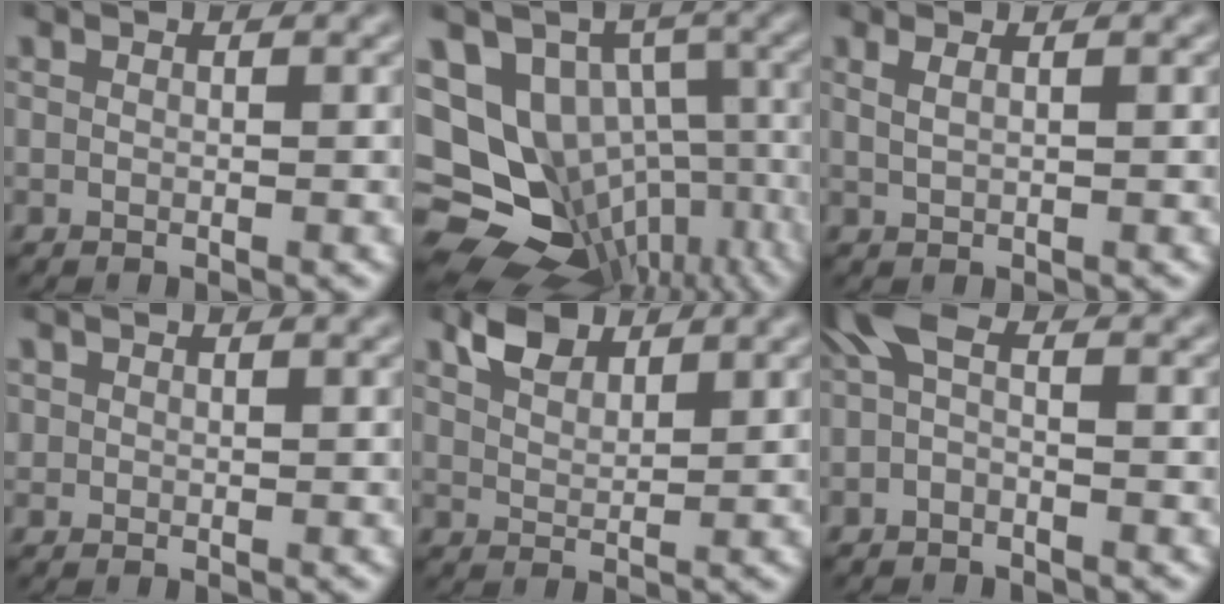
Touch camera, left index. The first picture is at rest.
{"total": 14.7, "force": [-5.2, 11.9, 6.9], "torque": [-0.127, -0.003, -0.049]}
{"total": 1.8, "force": [1.1, 0.8, 1.2], "torque": [-0.013, -0.006, 0.007]}
{"total": 0.7, "force": [0.3, 0.6, 0.1], "torque": [0.003, -0.001, 0.008]}
{"total": 3.0, "force": [2.3, 1.4, 1.4], "torque": [-0.033, 0.005, 0.047]}
{"total": 2.6, "force": [-0.2, 1.1, 2.3], "torque": [-0.050, 0.007, -0.014]}